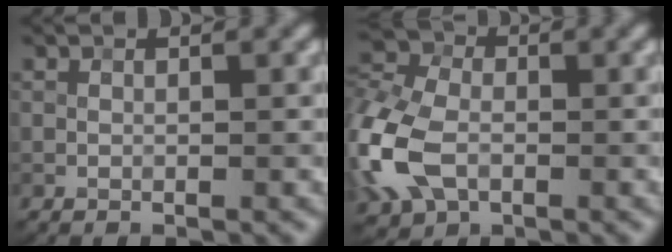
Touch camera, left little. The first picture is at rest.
{"total": 10.0, "force": [-2.1, 6.7, 7.1], "torque": [-0.185, -0.003, -0.059]}